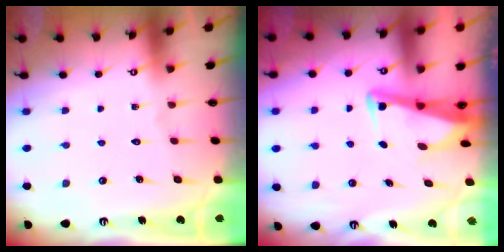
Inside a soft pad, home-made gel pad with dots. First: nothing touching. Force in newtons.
{"total": 3.0, "press": 3.0, "slide": 0.3}